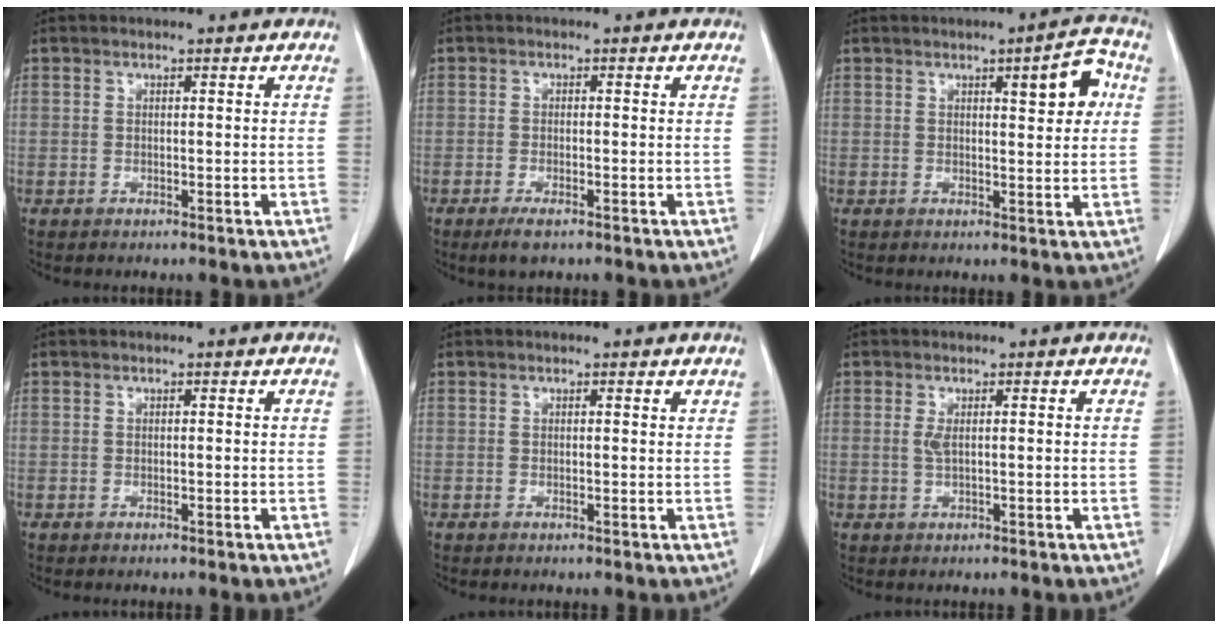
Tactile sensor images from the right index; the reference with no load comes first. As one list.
[{"total": 2.5, "force": [-1.6, 0.6, 1.9], "torque": [-0.036, -0.004, -0.027]}, {"total": 6.0, "force": [1.9, 1.4, 5.5], "torque": [-0.070, 0.008, 0.023]}, {"total": 0.0}, {"total": 0.6, "force": [0.5, 0.1, 0.2], "torque": [-0.007, -0.002, 0.003]}, {"total": 1.4, "force": [0.2, 0.2, 1.4], "torque": [-0.035, -0.001, 0.006]}]